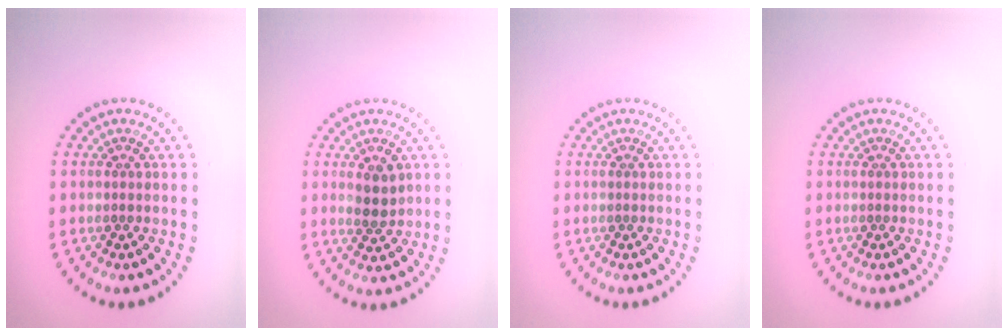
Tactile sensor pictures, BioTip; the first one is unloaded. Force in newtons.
{"total": 2.6, "press": 2.5, "slide": 0.7}
{"total": 0.0}
{"total": 0.0}